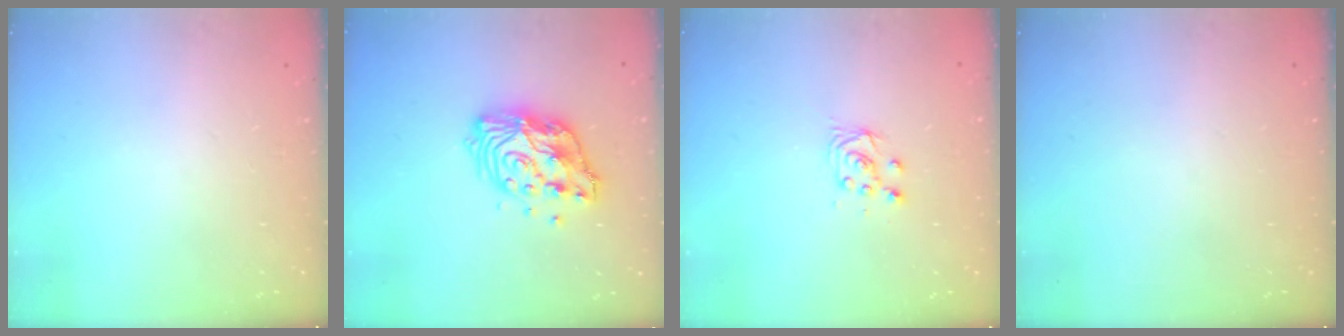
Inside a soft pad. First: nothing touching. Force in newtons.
{"total": 12.4, "press": 12.3, "slide": 1.1}
{"total": 6.1, "press": 6.1, "slide": 0.5}
{"total": 0.0}